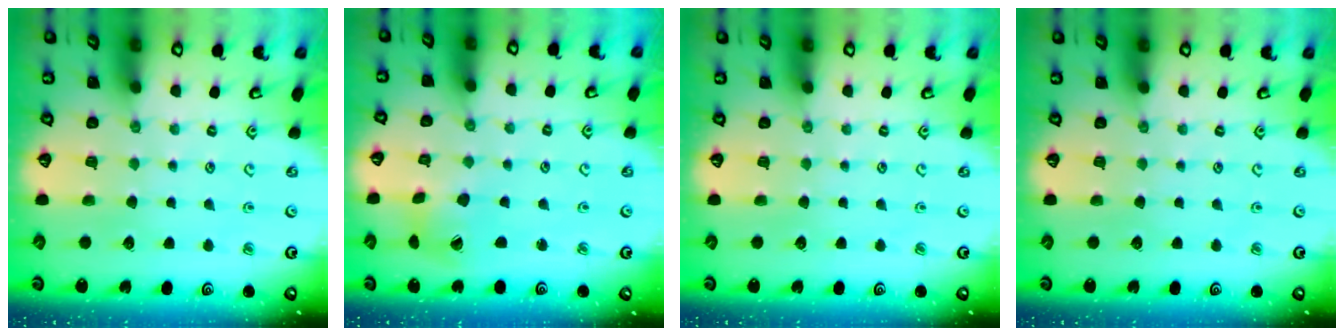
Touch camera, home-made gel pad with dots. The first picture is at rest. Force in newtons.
{"total": 5.9, "press": 5.8, "slide": 0.7}
{"total": 0.0}
{"total": 0.0}